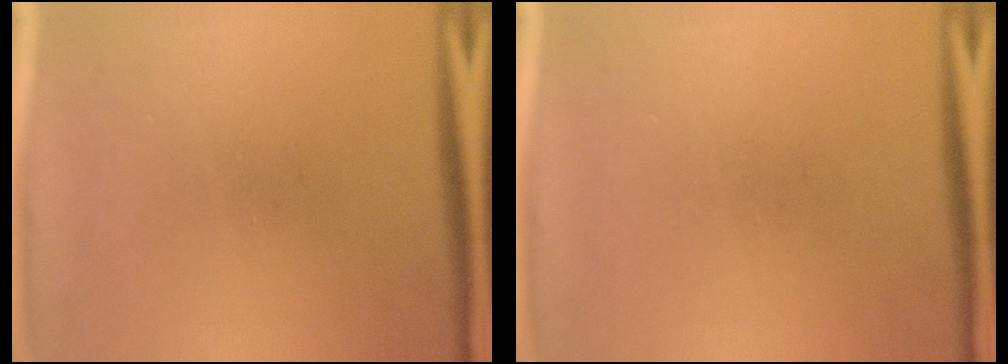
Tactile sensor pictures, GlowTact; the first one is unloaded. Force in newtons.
{"total": 0.0}